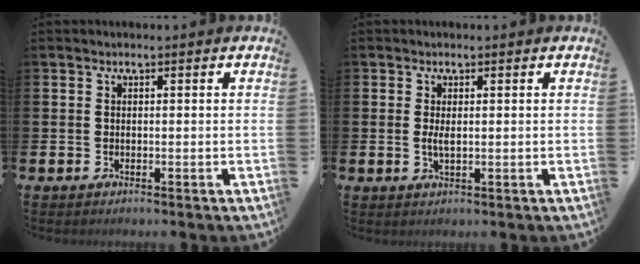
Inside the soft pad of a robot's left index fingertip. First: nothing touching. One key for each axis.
{"total": 1.5, "fx": 0.2, "fy": 0.5, "fz": 1.4, "tx": -0.022, "ty": -0.001, "tz": 0.000}